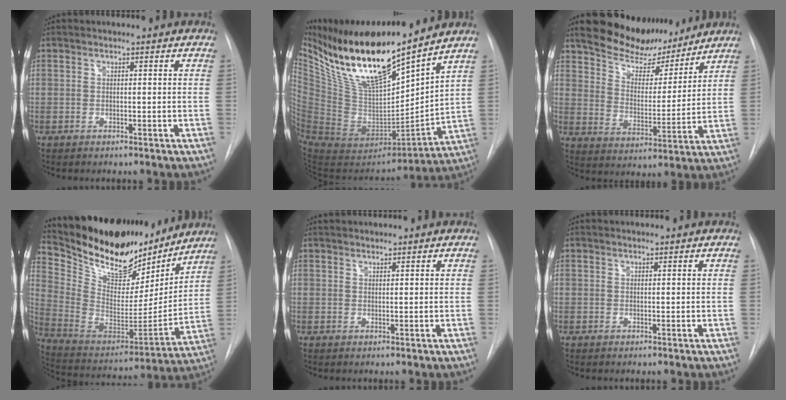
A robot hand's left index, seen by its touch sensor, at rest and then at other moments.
{"total": 23.6, "force": [17.9, 3.9, 14.9], "torque": [-0.275, -0.017, 0.333]}
{"total": 11.9, "force": [10.8, 3.7, 3.5], "torque": [-0.056, -0.002, 0.180]}
{"total": 23.1, "force": [19.8, 7.3, 9.4], "torque": [-0.182, -0.027, 0.324]}
{"total": 2.2, "force": [2.1, 0.3, 0.7], "torque": [-0.005, 0.019, 0.035]}
{"total": 0.5, "force": [0.5, 0.0, 0.2], "torque": [-0.003, 0.008, 0.009]}